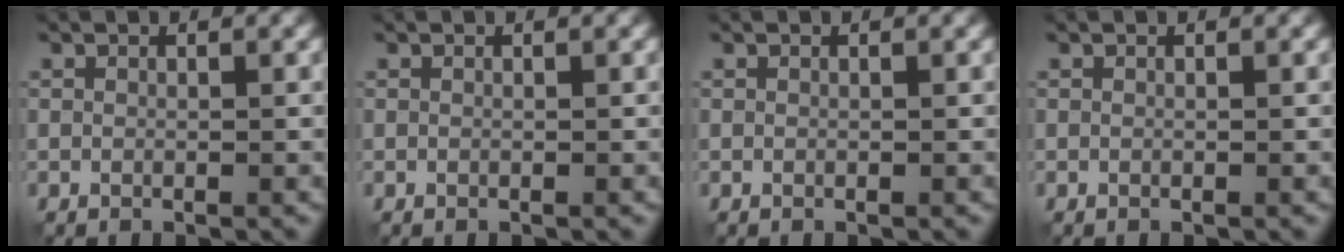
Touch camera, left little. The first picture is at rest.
{"total": 0.0}
{"total": 0.0}
{"total": 0.0}